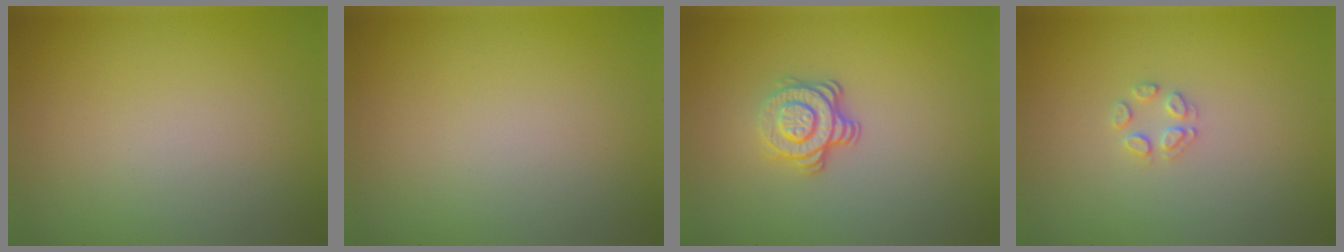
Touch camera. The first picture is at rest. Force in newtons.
{"total": 0.0}
{"total": 3.6, "press": 2.6, "slide": 2.5}
{"total": 1.5, "press": 1.5, "slide": 0.1}